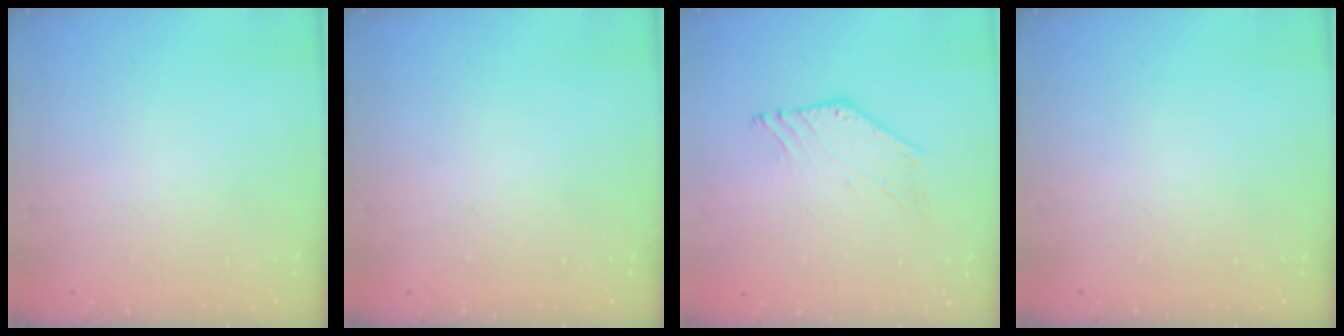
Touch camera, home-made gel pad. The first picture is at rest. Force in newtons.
{"total": 0.0}
{"total": 0.0}
{"total": 0.0}